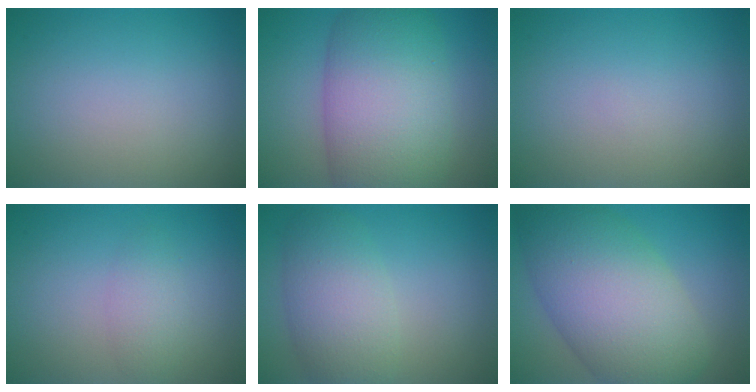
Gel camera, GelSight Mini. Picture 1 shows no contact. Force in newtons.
{"total": 11.6, "press": 11.6, "slide": 0.5}
{"total": 0.0}
{"total": 1.9, "press": 1.9, "slide": 0.1}
{"total": 5.3, "press": 5.3, "slide": 0.1}
{"total": 11.3, "press": 11.3, "slide": 0.3}